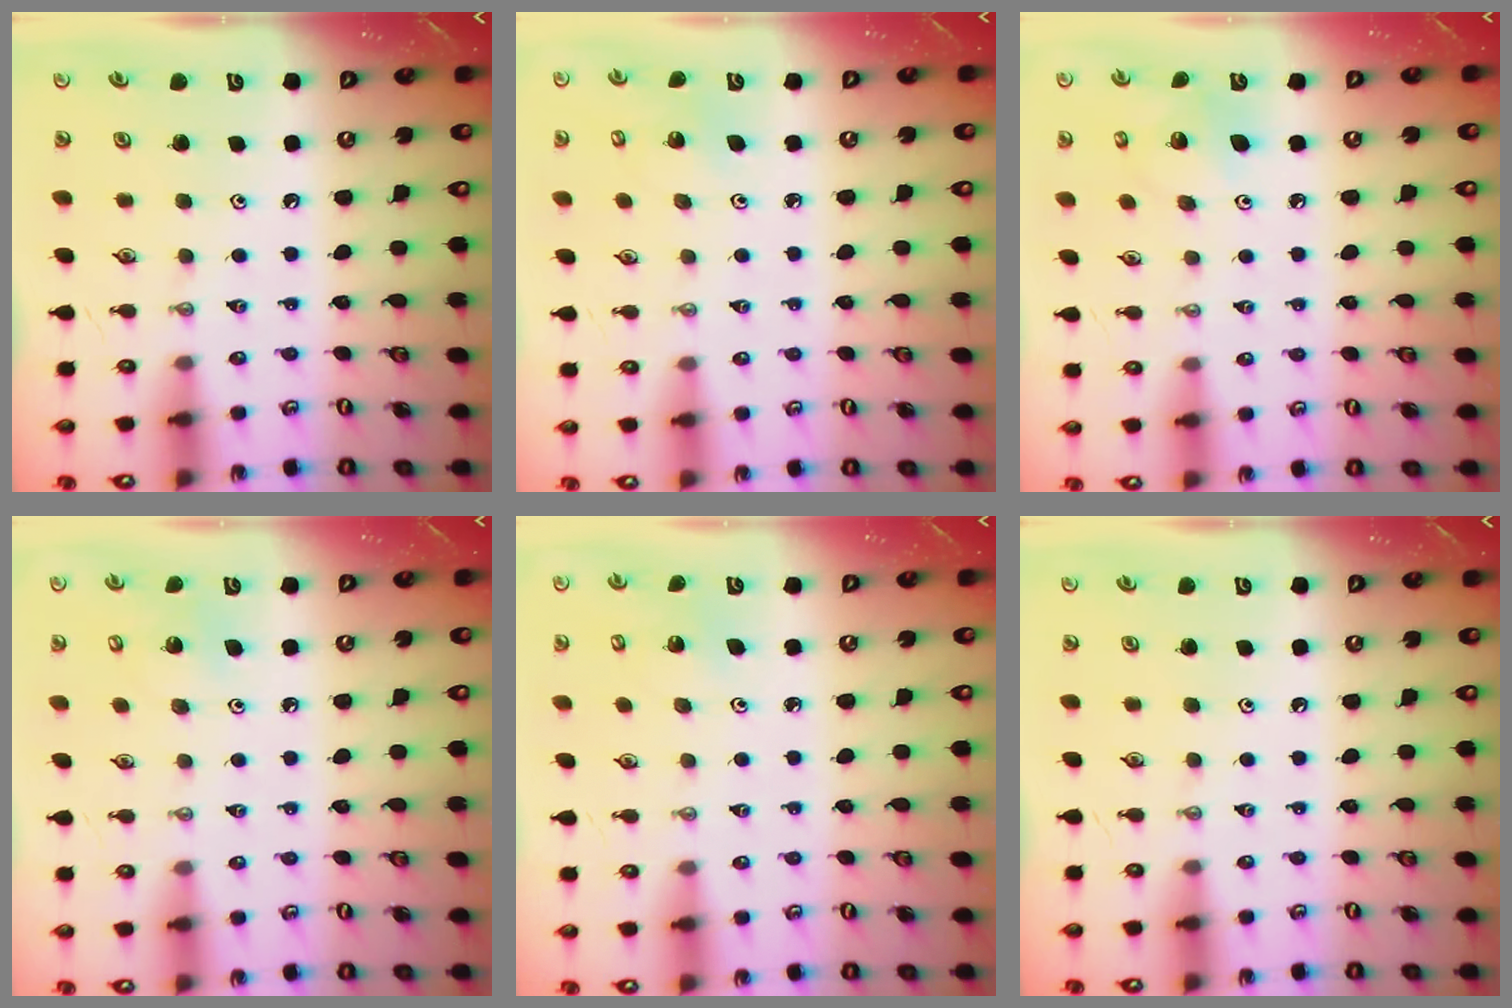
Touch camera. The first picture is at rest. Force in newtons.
{"total": 3.4, "press": 3.4, "slide": 0.2}
{"total": 6.2, "press": 6.2, "slide": 0.4}
{"total": 6.0, "press": 6.0, "slide": 0.3}
{"total": 2.2, "press": 2.2, "slide": 0.2}
{"total": 0.0}